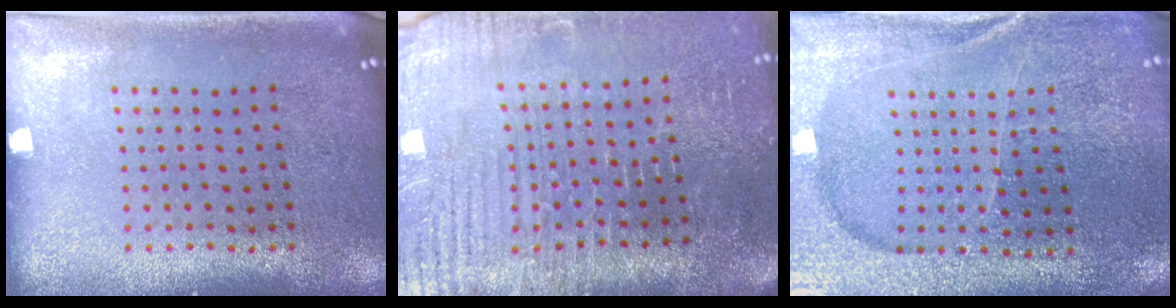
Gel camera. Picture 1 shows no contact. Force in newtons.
{"total": 4.3, "press": 4.1, "slide": 1.4}
{"total": 3.0, "press": 3.0, "slide": 0.3}